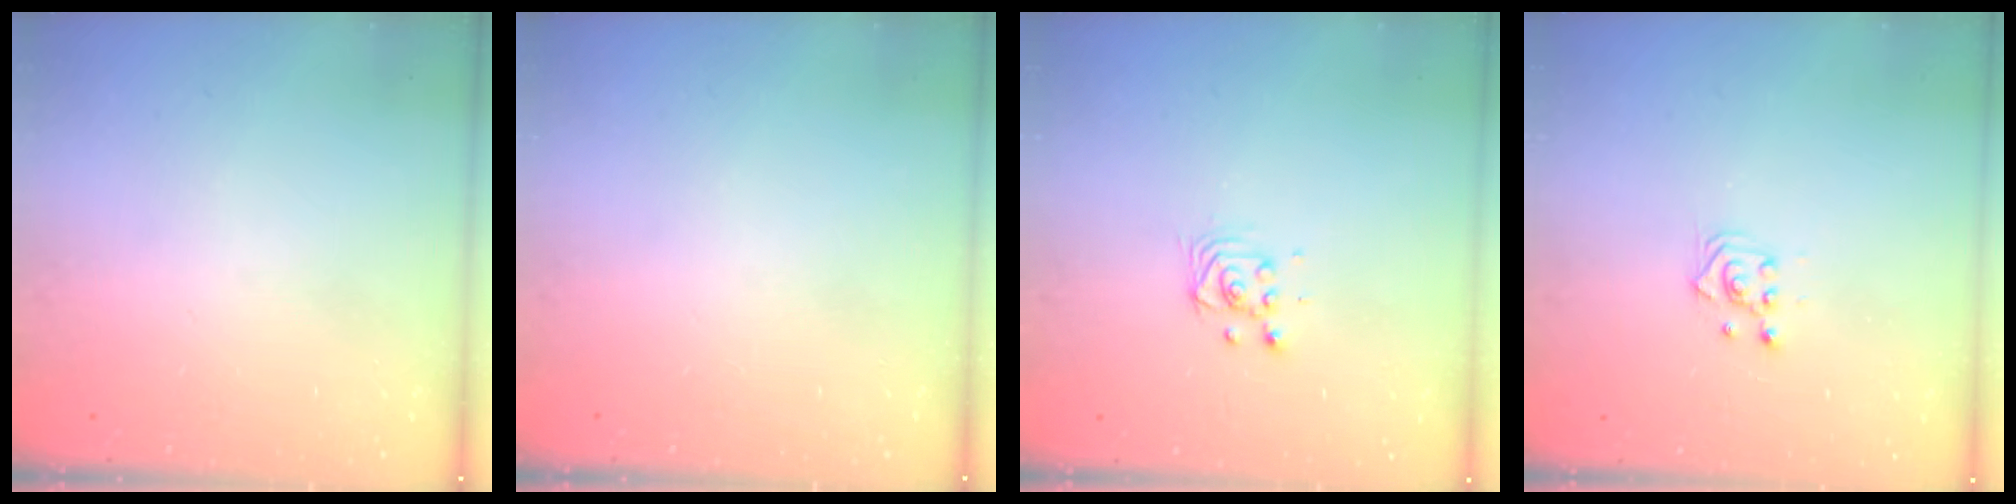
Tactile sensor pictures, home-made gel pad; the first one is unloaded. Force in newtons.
{"total": 0.0}
{"total": 3.3, "press": 3.3, "slide": 0.4}
{"total": 2.4, "press": 2.2, "slide": 0.8}